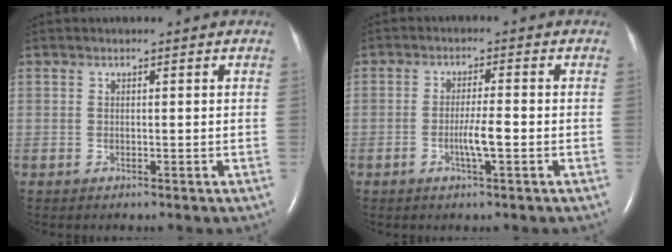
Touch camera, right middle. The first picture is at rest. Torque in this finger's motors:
{"motor_torque": [0.12, 0.06, 0.09, 0.06]}